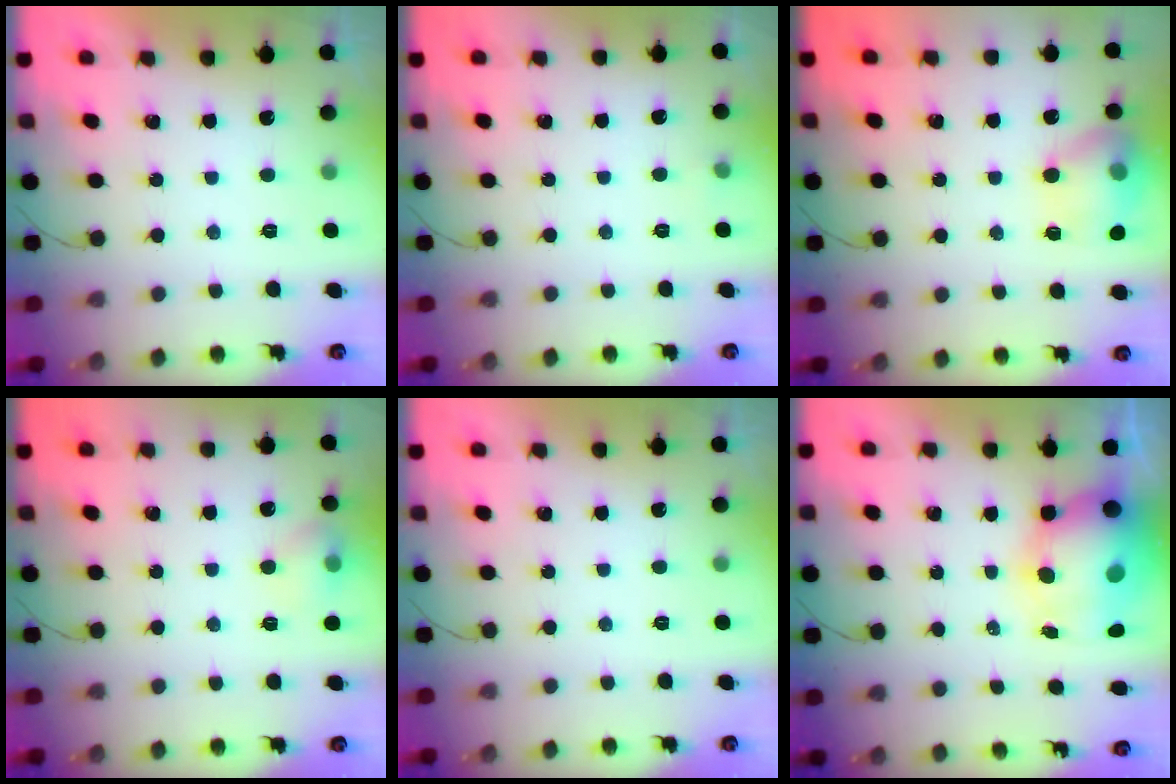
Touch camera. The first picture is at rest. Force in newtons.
{"total": 2.9, "press": 2.6, "slide": 1.2}
{"total": 14.7, "press": 14.6, "slide": 1.3}
{"total": 6.8, "press": 6.7, "slide": 1.2}
{"total": 0.0}
{"total": 11.7, "press": 11.4, "slide": 2.8}